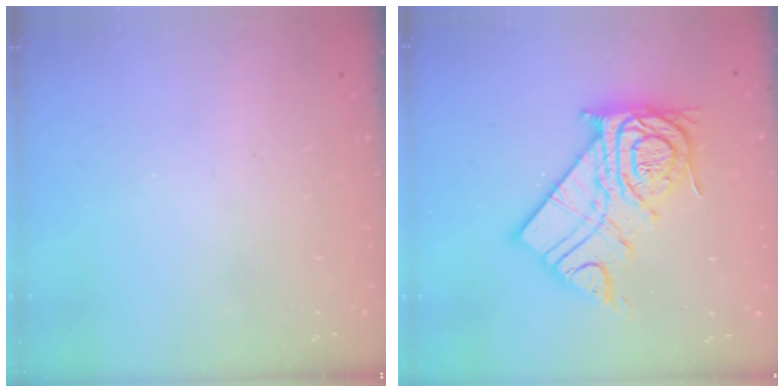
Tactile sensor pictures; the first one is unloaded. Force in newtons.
{"total": 20.0, "press": 19.9, "slide": 1.9}